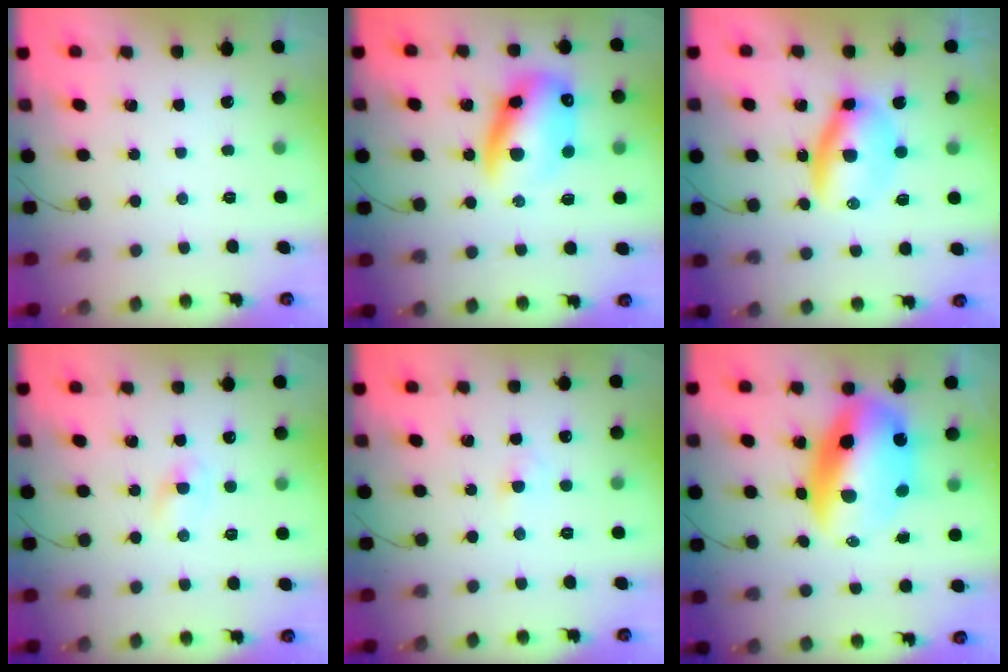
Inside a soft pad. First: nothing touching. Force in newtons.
{"total": 15.8, "press": 15.3, "slide": 3.8}
{"total": 6.7, "press": 6.5, "slide": 1.9}
{"total": 1.8, "press": 1.5, "slide": 0.9}
{"total": 2.3, "press": 2.1, "slide": 1.0}
{"total": 17.6, "press": 17.1, "slide": 4.3}